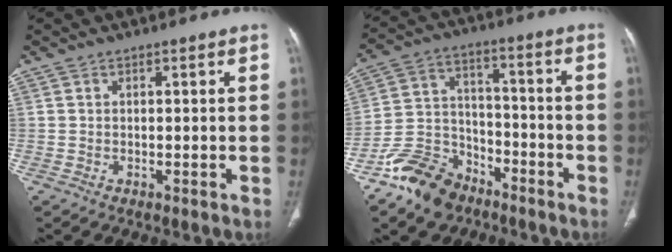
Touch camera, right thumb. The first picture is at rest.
{"total": 12.6, "force": [-8.9, 7.6, 4.6], "torque": [-0.070, 0.071, -0.167]}